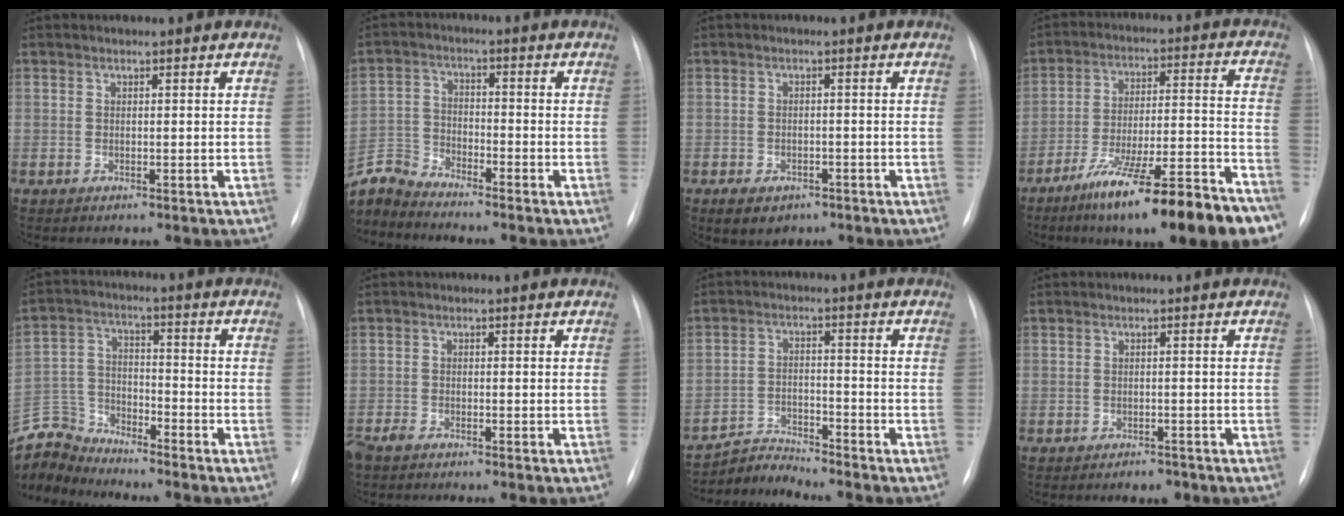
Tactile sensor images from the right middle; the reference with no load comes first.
{"total": 7.3, "force": [-7.3, 0.4, 0.2], "torque": [-0.014, 0.006, -0.146]}
{"total": 4.5, "force": [-2.8, 2.9, 2.1], "torque": [-0.033, 0.000, -0.032]}
{"total": 22.1, "force": [-15.7, 2.6, 15.4], "torque": [-0.177, 0.010, -0.250]}
{"total": 8.9, "force": [-8.9, 0.8, -0.4], "torque": [0.001, 0.013, -0.176]}
{"total": 3.4, "force": [-3.0, 0.5, 1.5], "torque": [-0.027, -0.008, -0.054]}
{"total": 4.9, "force": [-4.7, -0.8, -1.3], "torque": [0.019, -0.008, -0.083]}
{"total": 1.7, "force": [-1.5, 0.7, 0.5], "torque": [-0.009, 0.001, -0.015]}